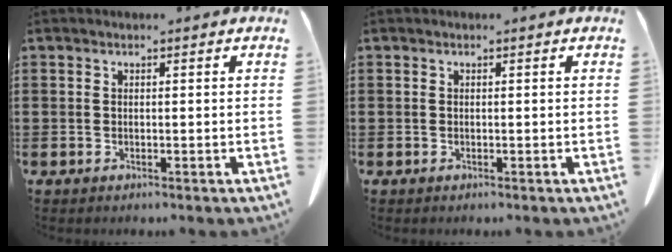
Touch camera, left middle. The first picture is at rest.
{"total": 0.0}